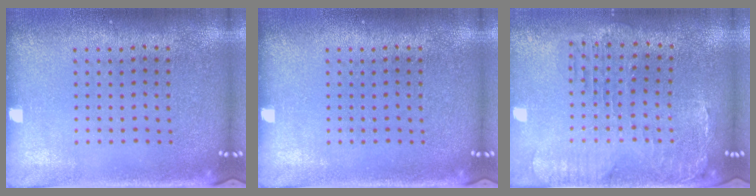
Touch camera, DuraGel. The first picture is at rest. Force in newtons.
{"total": 0.0}
{"total": 1.2, "press": 1.1, "slide": 0.4}